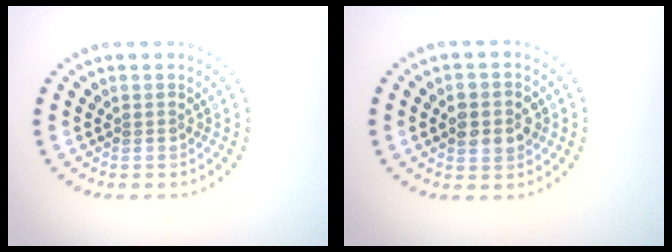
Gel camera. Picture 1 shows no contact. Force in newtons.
{"total": 3.5, "press": 3.5, "slide": 0.2}